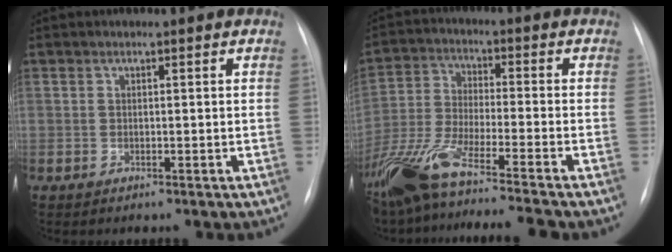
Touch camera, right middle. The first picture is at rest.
{"total": 17.4, "force": [-13.9, -0.5, 10.3], "torque": [-0.229, -0.037, -0.249]}